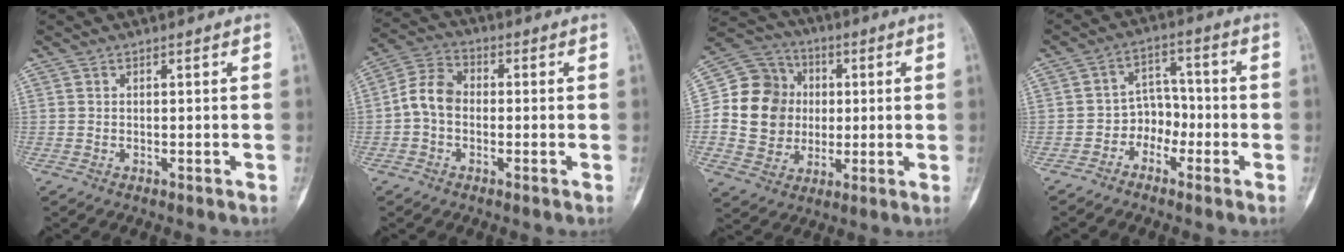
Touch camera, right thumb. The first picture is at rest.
{"total": 7.1, "force": [-0.9, 5.3, 4.6], "torque": [-0.078, 0.025, -0.032]}
{"total": 15.4, "force": [0.8, 14.0, 6.5], "torque": [-0.084, 0.021, 0.019]}
{"total": 5.7, "force": [-2.8, 4.5, 2.1], "torque": [0.010, 0.034, -0.059]}